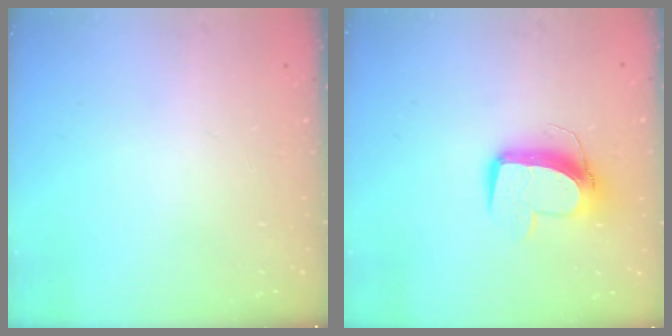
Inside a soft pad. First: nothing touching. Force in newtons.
{"total": 10.7, "press": 10.6, "slide": 1.1}